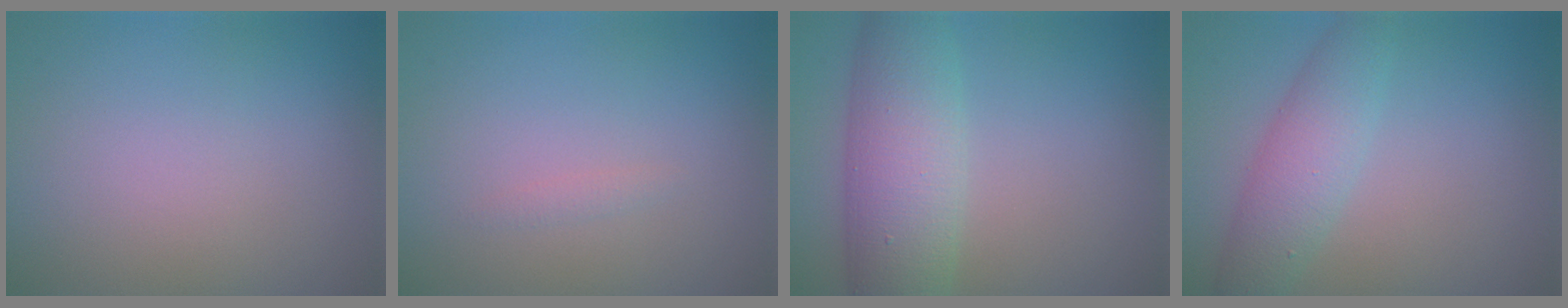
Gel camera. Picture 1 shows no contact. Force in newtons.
{"total": 0.5, "press": 0.5, "slide": 0.0}
{"total": 7.6, "press": 7.6, "slide": 0.2}
{"total": 4.0, "press": 4.0, "slide": 0.1}